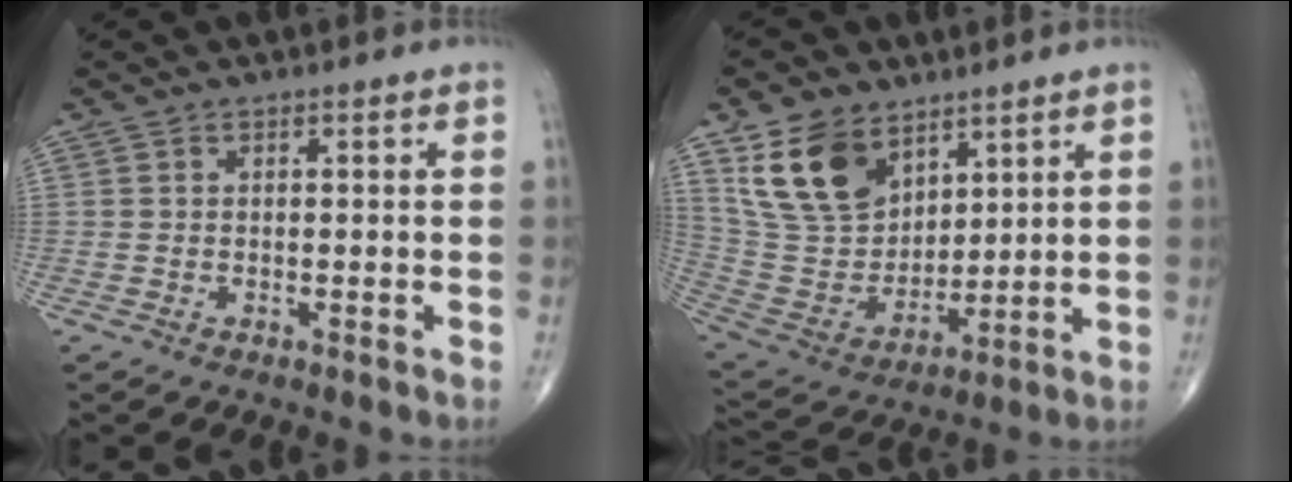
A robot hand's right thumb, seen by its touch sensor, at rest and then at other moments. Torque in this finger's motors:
{"motor_torque": [0.15, 2.82, 0.22, 0.15, 0.25]}